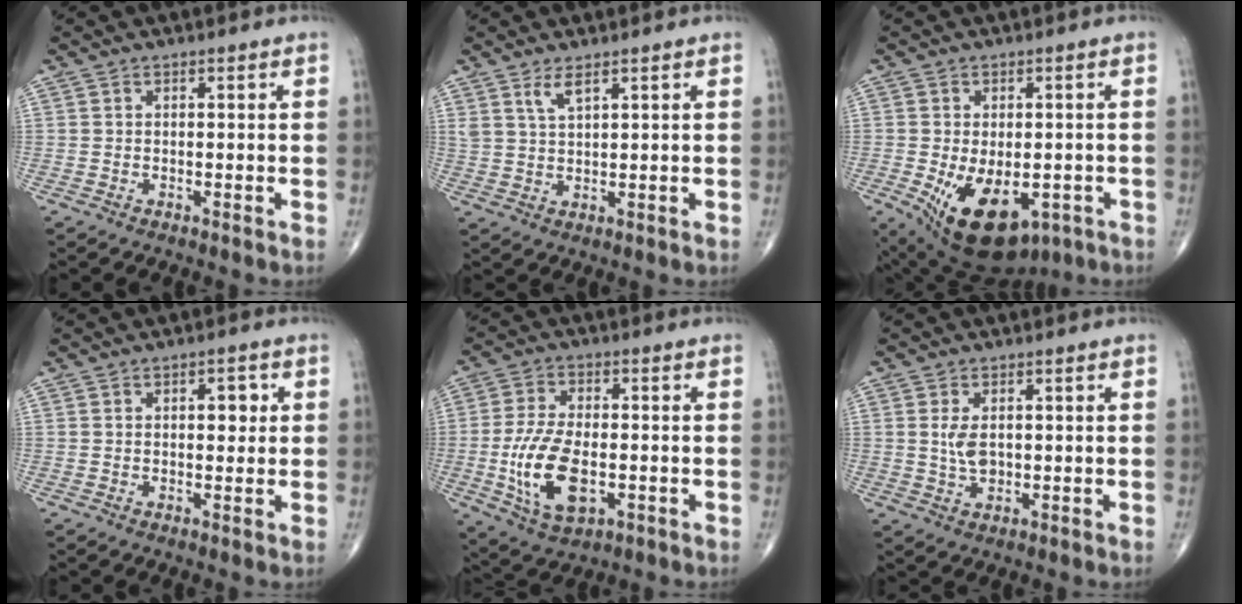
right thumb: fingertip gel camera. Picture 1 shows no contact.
{"total": 3.3, "force": [2.2, 0.9, 2.3], "torque": [-0.046, -0.013, 0.049]}
{"total": 14.9, "force": [-5.4, 8.5, 10.9], "torque": [-0.172, -0.005, -0.058]}
{"total": 3.4, "force": [0.8, 1.8, 2.8], "torque": [-0.027, 0.000, 0.010]}
{"total": 13.2, "force": [-2.7, 6.8, 10.9], "torque": [-0.211, 0.001, -0.039]}
{"total": 3.9, "force": [0.5, 2.3, 3.2], "torque": [-0.060, -0.007, 0.014]}